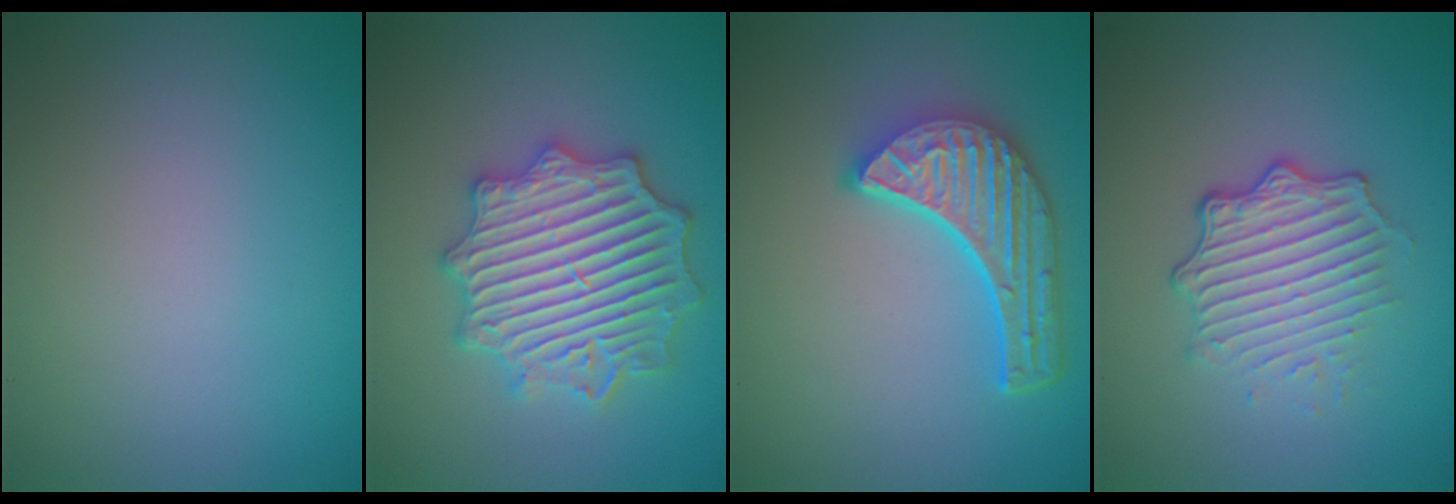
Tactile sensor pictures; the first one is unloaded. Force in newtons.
{"total": 6.7, "press": 6.6, "slide": 1.2}
{"total": 5.9, "press": 4.6, "slide": 3.8}
{"total": 4.6, "press": 3.3, "slide": 3.3}